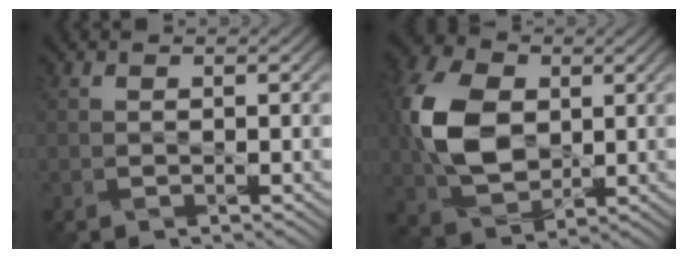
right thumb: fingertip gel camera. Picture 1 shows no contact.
{"total": 11.3, "force": [1.3, 7.8, 8.1], "torque": [-0.212, 0.010, 0.023]}